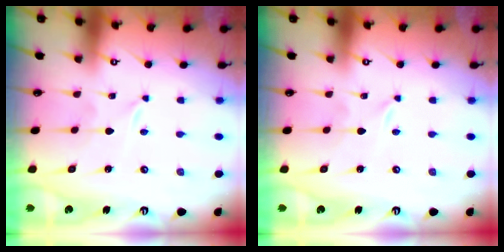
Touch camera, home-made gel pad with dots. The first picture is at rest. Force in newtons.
{"total": 0.0}